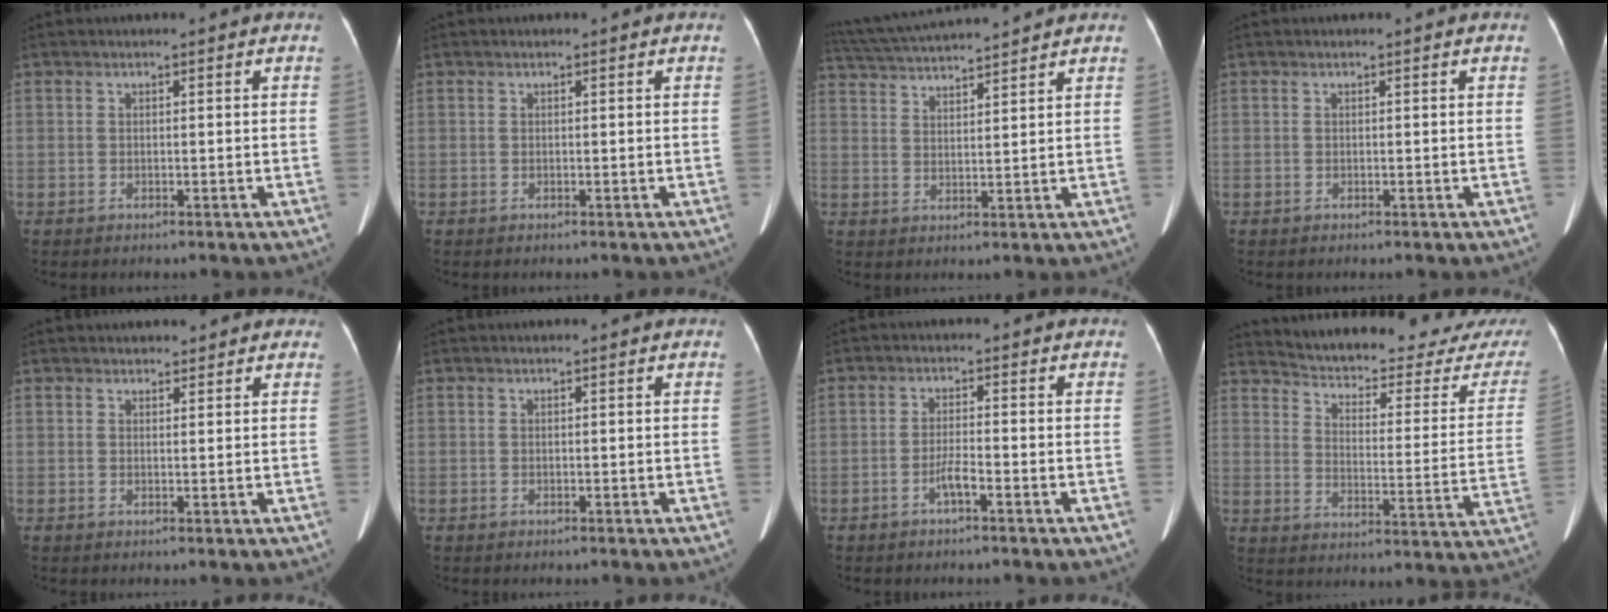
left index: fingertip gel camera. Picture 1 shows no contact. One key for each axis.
{"total": 0.0}
{"total": 12.3, "fx": 11.3, "fy": -0.2, "fz": 4.8, "tx": -0.099, "ty": 0.024, "tz": 0.183}
{"total": 0.0}
{"total": 4.4, "fx": 3.9, "fy": 1.7, "fz": 1.0, "tx": 0.002, "ty": 0.009, "tz": 0.042}
{"total": 0.0}
{"total": 2.3, "fx": -1.7, "fy": -0.1, "fz": 1.5, "tx": -0.027, "ty": -0.008, "tz": -0.030}
{"total": 23.5, "fx": 22.4, "fy": 2.6, "fz": 6.5, "tx": -0.088, "ty": -0.095, "tz": 0.274}